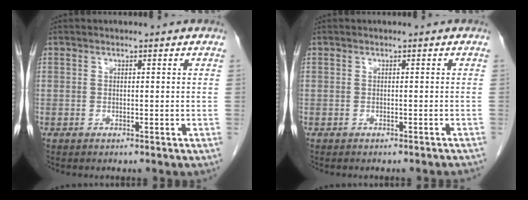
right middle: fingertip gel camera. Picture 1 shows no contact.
{"total": 2.8, "force": [-2.6, -0.1, 1.0], "torque": [-0.016, -0.008, -0.029]}